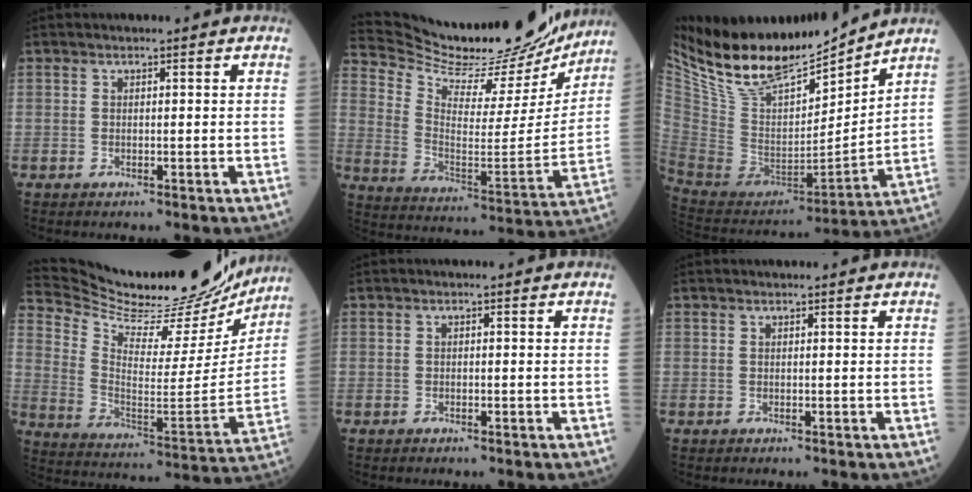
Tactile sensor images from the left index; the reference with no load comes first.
{"total": 25.2, "force": [23.6, 4.6, 7.5], "torque": [-0.130, -0.054, 0.336]}
{"total": 19.8, "force": [17.3, 4.2, 8.8], "torque": [-0.169, -0.018, 0.320]}
{"total": 26.6, "force": [24.5, 4.8, 9.0], "torque": [-0.152, -0.053, 0.349]}
{"total": 0.0}
{"total": 0.0}